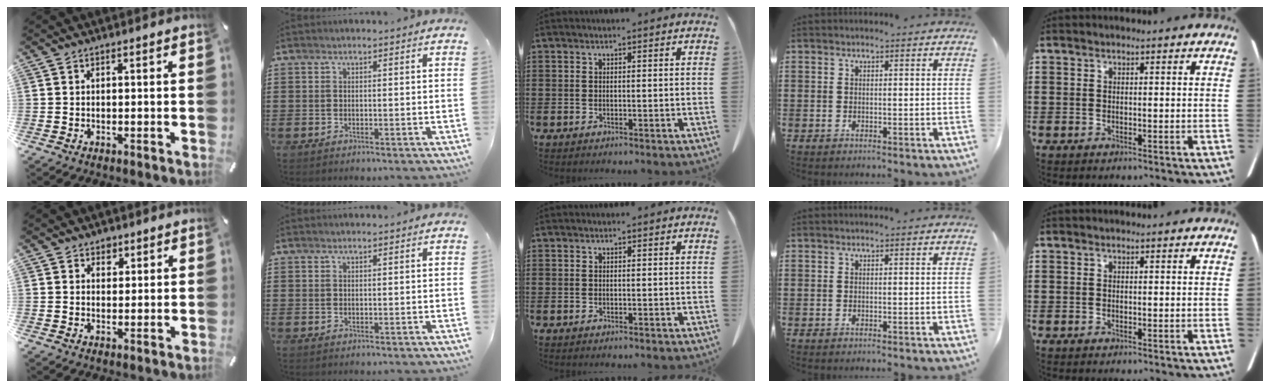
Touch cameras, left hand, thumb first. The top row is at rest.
{"thumb": {"total": 2.4, "force": [1.3, 1.9, 0.4], "torque": [0.005, -0.003, 0.021]}}